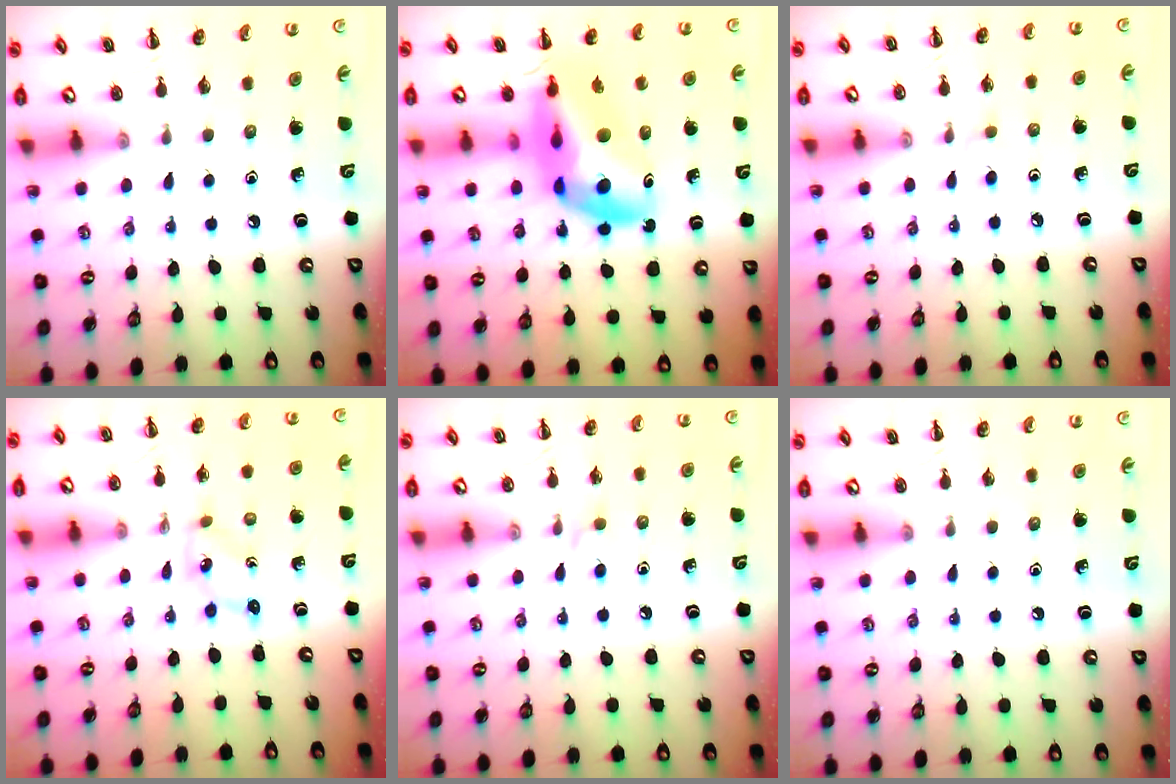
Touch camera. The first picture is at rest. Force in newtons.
{"total": 15.4, "press": 14.8, "slide": 4.2}
{"total": 2.7, "press": 2.5, "slide": 1.2}
{"total": 1.3, "press": 1.2, "slide": 0.5}
{"total": 3.4, "press": 3.1, "slide": 1.4}
{"total": 0.7, "press": 0.6, "slide": 0.4}